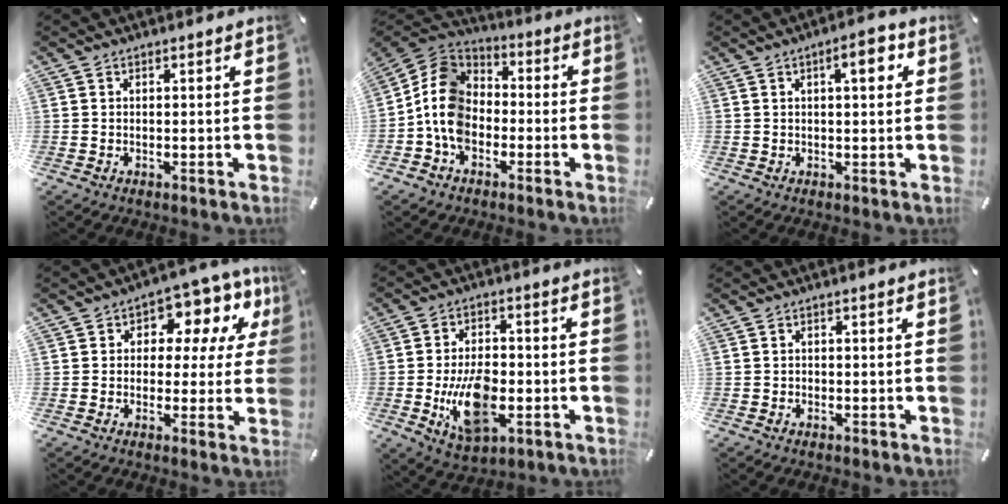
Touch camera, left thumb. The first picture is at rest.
{"total": 11.1, "force": [-3.8, 8.8, 5.7], "torque": [-0.147, 0.027, -0.076]}
{"total": 5.3, "force": [1.9, 1.7, 4.7], "torque": [-0.065, -0.003, 0.022]}
{"total": 10.4, "force": [3.9, 6.6, 7.0], "torque": [-0.090, -0.026, 0.067]}
{"total": 13.0, "force": [-3.0, 7.5, 10.1], "torque": [-0.179, -0.005, -0.050]}
{"total": 0.6, "force": [-0.3, 0.5, 0.2], "torque": [-0.004, 0.003, -0.007]}